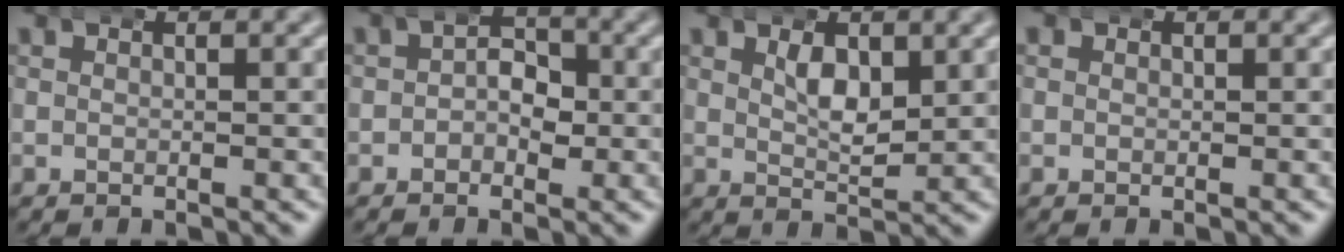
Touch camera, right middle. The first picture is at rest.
{"total": 2.6, "force": [-0.2, 2.1, 1.6], "torque": [-0.014, 0.001, -0.011]}
{"total": 2.4, "force": [1.1, 1.0, 1.9], "torque": [-0.030, -0.013, 0.021]}
{"total": 0.7, "force": [0.1, 0.7, 0.1], "torque": [-0.003, -0.002, 0.000]}